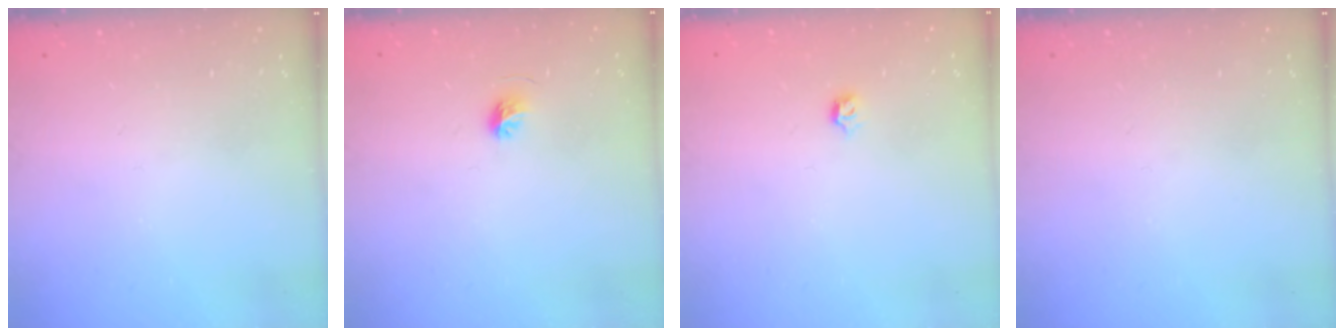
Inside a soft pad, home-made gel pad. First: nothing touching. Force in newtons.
{"total": 4.2, "press": 3.9, "slide": 1.4}
{"total": 2.8, "press": 2.7, "slide": 0.8}
{"total": 0.0}